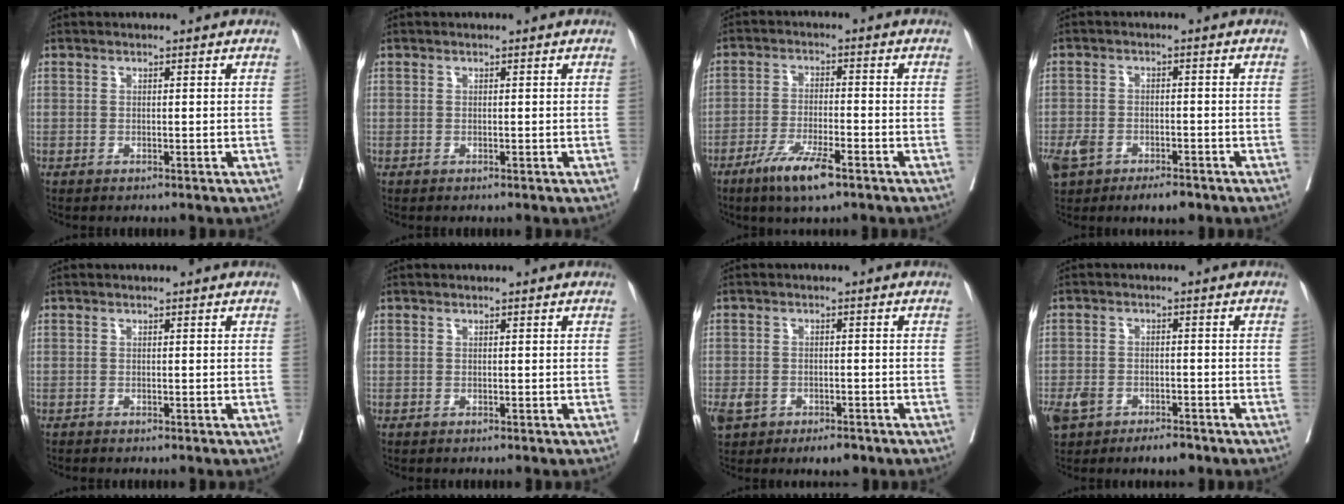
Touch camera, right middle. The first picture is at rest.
{"total": 0.0}
{"total": 7.2, "force": [-4.6, 1.0, 5.5], "torque": [-0.106, -0.011, -0.079]}
{"total": 7.8, "force": [-4.7, 3.8, 4.8], "torque": [-0.089, 0.002, -0.076]}
{"total": 0.0}
{"total": 0.0}
{"total": 5.5, "force": [-3.2, 3.1, 3.3], "torque": [-0.055, 0.004, -0.044]}
{"total": 6.3, "force": [-4.0, 3.1, 3.7], "torque": [-0.068, 0.004, -0.064]}